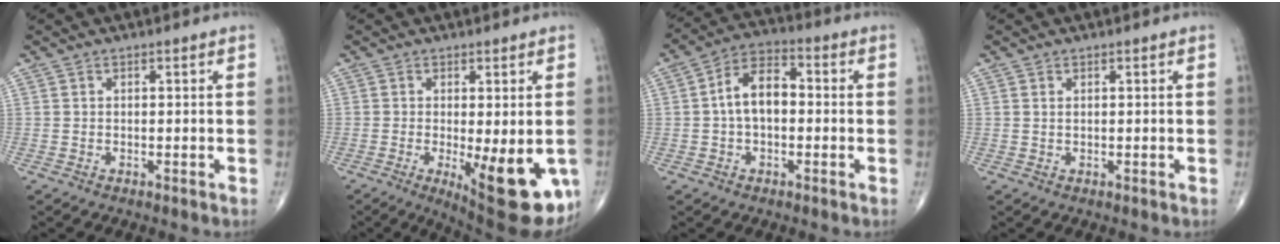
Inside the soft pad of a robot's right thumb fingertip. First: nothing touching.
{"total": 15.0, "force": [-4.2, 5.1, 13.5], "torque": [-0.144, -0.020, -0.040]}
{"total": 9.0, "force": [0.0, 5.4, 7.2], "torque": [-0.119, 0.030, -0.011]}
{"total": 0.6, "force": [0.3, 0.2, 0.4], "torque": [-0.009, 0.002, 0.008]}